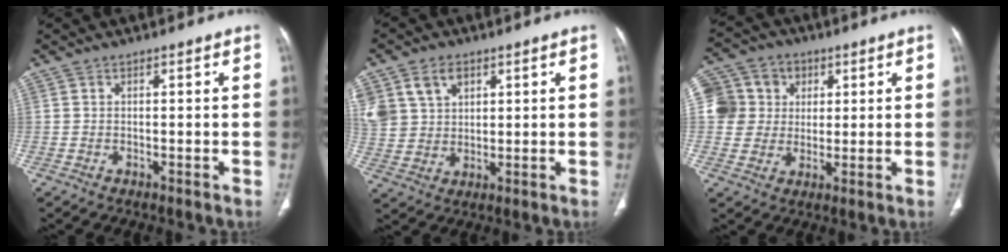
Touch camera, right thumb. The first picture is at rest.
{"total": 11.5, "force": [5.1, 8.6, 5.5], "torque": [-0.102, -0.002, 0.110]}
{"total": 11.5, "force": [2.7, 10.7, 3.4], "torque": [-0.043, 0.014, 0.045]}